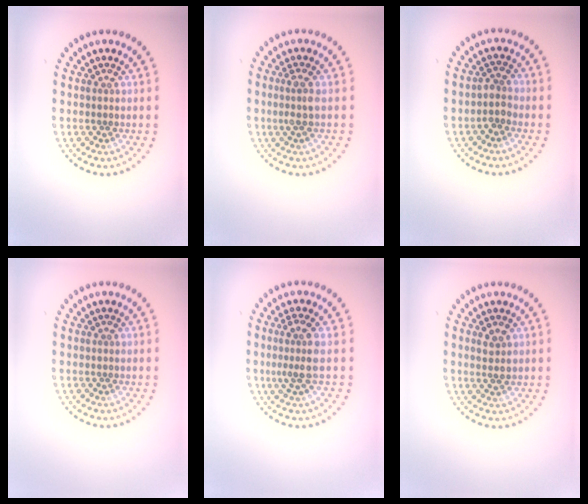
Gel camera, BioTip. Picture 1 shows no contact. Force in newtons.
{"total": 1.4, "press": 1.1, "slide": 0.8}
{"total": 1.5, "press": 1.3, "slide": 0.9}
{"total": 0.0}
{"total": 2.5, "press": 1.9, "slide": 1.7}
{"total": 1.4, "press": 1.4, "slide": 0.4}